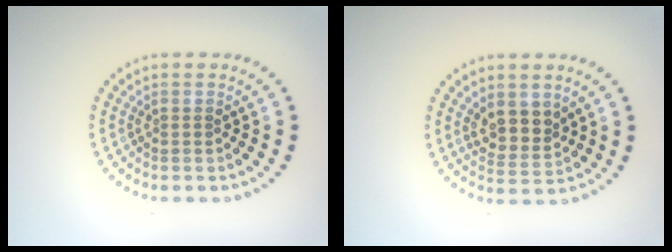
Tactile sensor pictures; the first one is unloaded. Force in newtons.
{"total": 3.0, "press": 2.6, "slide": 1.4}